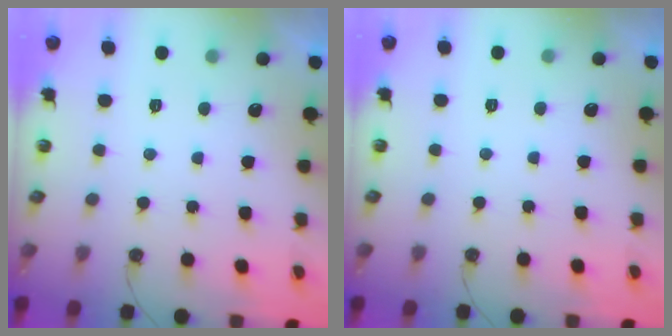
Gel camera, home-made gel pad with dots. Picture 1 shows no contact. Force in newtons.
{"total": 1.0, "press": 0.4, "slide": 1.0}